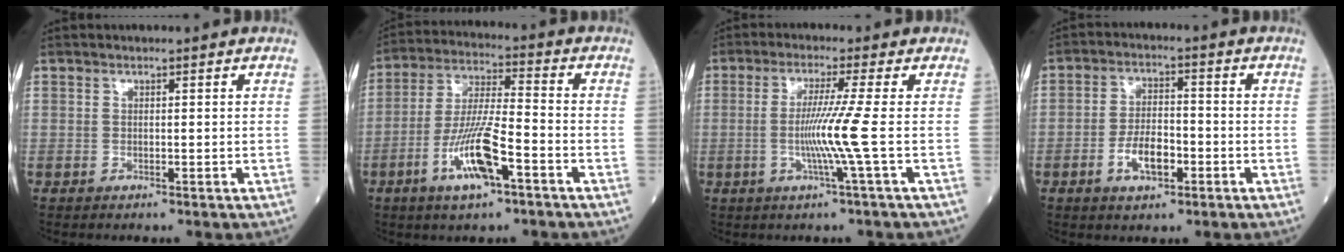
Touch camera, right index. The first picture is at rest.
{"total": 11.0, "force": [-5.0, 1.8, 9.6], "torque": [-0.189, -0.005, -0.091]}
{"total": 6.5, "force": [-1.0, -2.4, 6.0], "torque": [-0.122, -0.013, -0.018]}
{"total": 6.2, "force": [-2.4, 2.7, 5.0], "torque": [-0.096, 0.005, -0.043]}